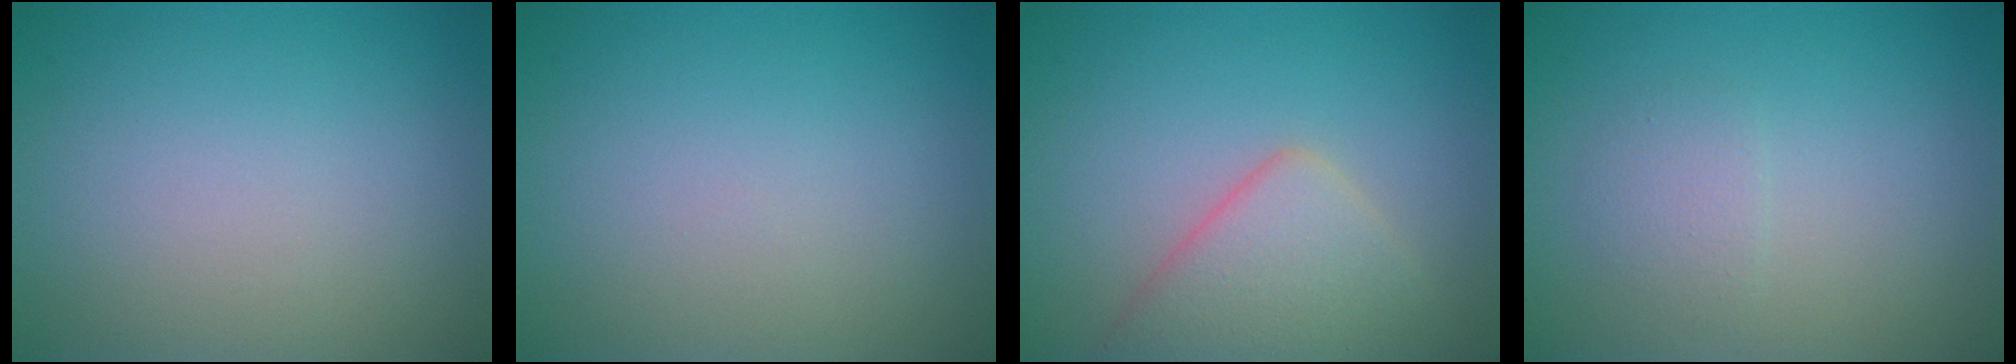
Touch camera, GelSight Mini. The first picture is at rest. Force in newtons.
{"total": 0.0}
{"total": 4.5, "press": 4.5, "slide": 0.2}
{"total": 1.4, "press": 1.4, "slide": 0.0}